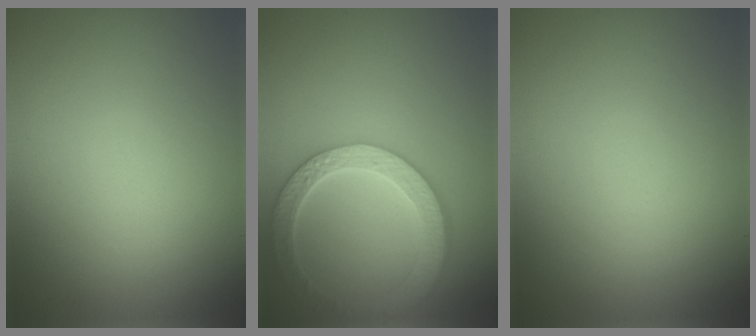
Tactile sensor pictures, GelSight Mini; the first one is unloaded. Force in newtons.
{"total": 5.8, "press": 4.7, "slide": 3.4}
{"total": 0.0}